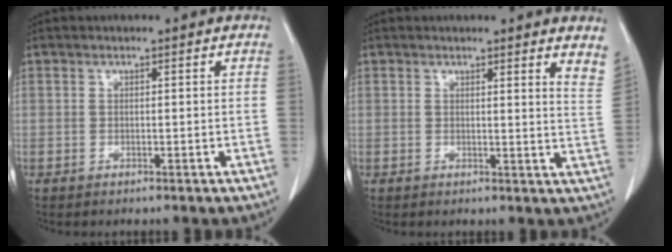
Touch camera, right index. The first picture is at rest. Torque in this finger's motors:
{"motor_torque": [-0.08, 0.21, 0.00, 0.00]}